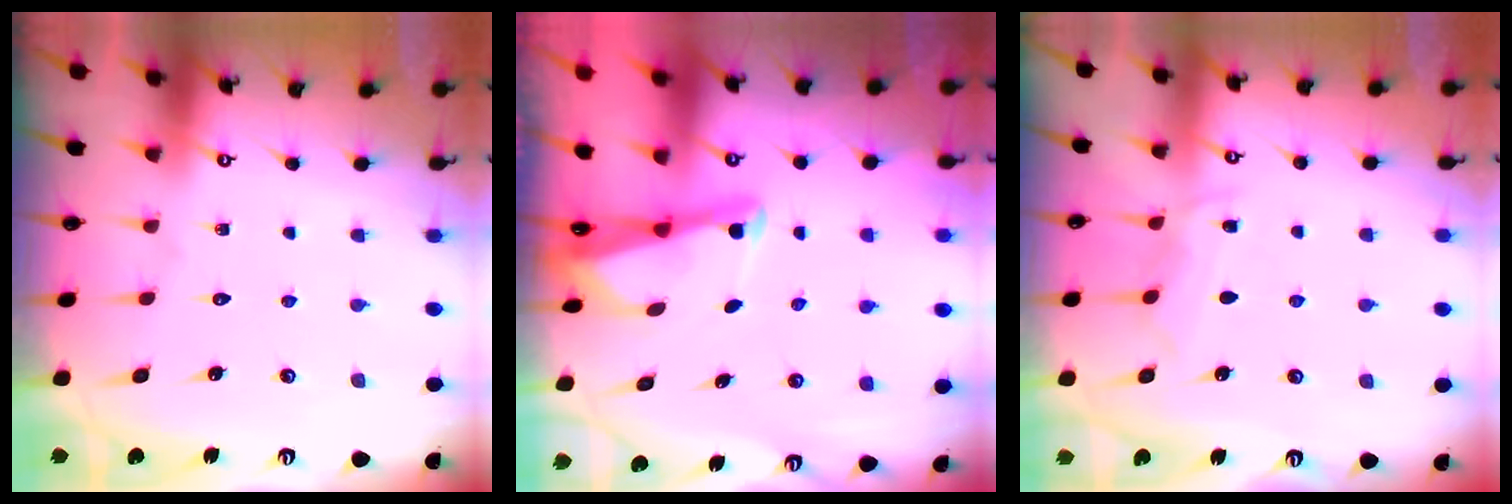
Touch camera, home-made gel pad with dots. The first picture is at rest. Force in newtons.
{"total": 2.5, "press": 2.5, "slide": 0.2}
{"total": 5.9, "press": 5.8, "slide": 0.7}